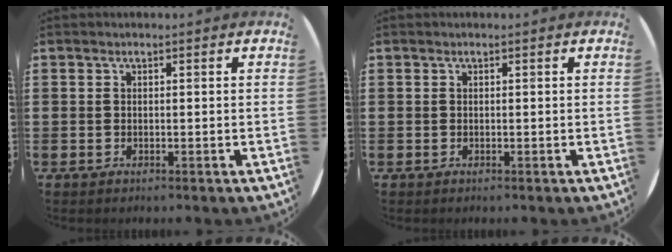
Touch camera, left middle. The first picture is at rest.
{"total": 0.0}